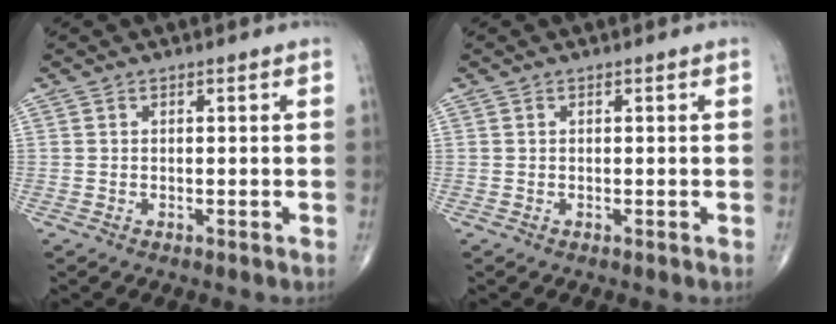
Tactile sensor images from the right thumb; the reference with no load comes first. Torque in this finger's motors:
{"motor_torque": [0.01, 0.02, 0.01, -0.04, 0.02]}